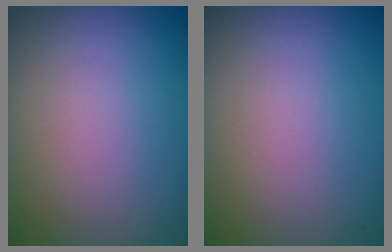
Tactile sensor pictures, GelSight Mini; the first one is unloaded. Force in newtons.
{"total": 0.0}